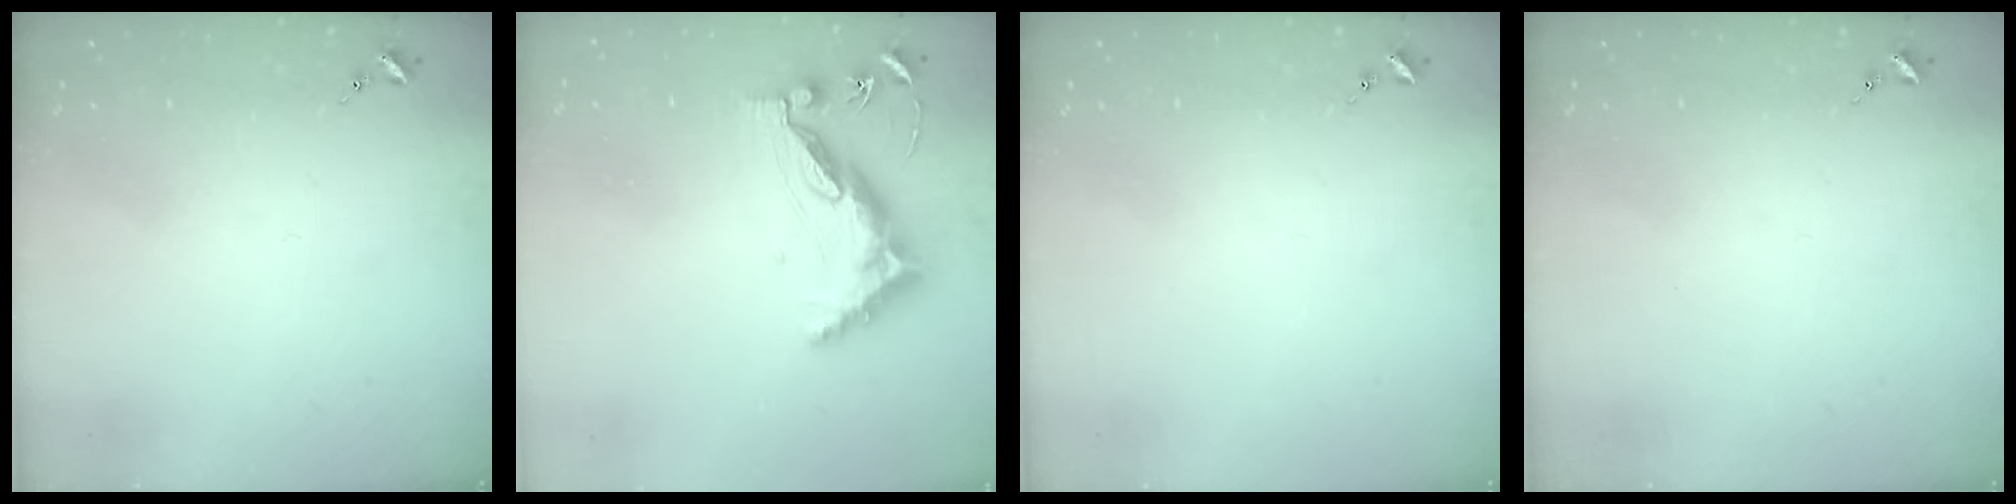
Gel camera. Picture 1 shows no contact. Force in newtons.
{"total": 12.1, "press": 12.0, "slide": 1.2}
{"total": 0.0}
{"total": 0.0}